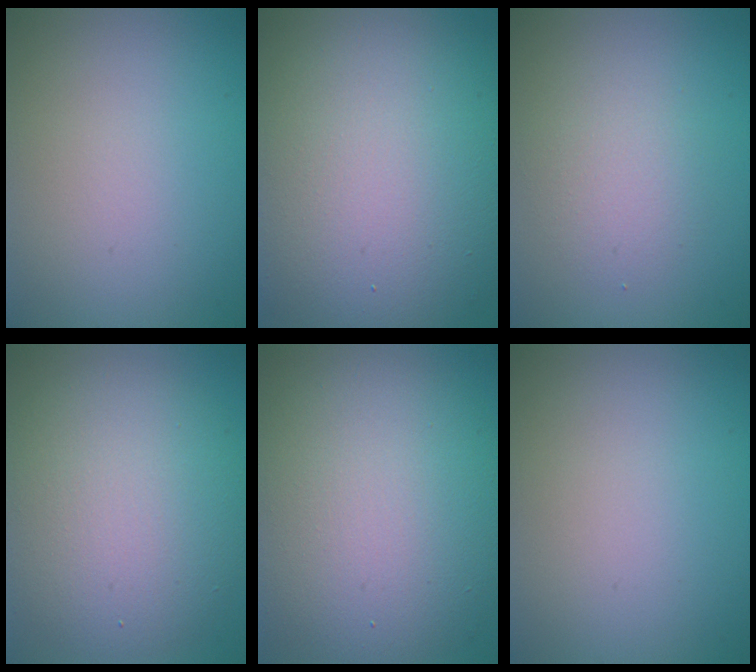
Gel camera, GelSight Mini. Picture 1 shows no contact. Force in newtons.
{"total": 14.3, "press": 14.3, "slide": 0.9}
{"total": 2.2, "press": 2.2, "slide": 0.1}
{"total": 7.8, "press": 7.8, "slide": 0.4}
{"total": 10.5, "press": 10.5, "slide": 0.4}
{"total": 0.0}